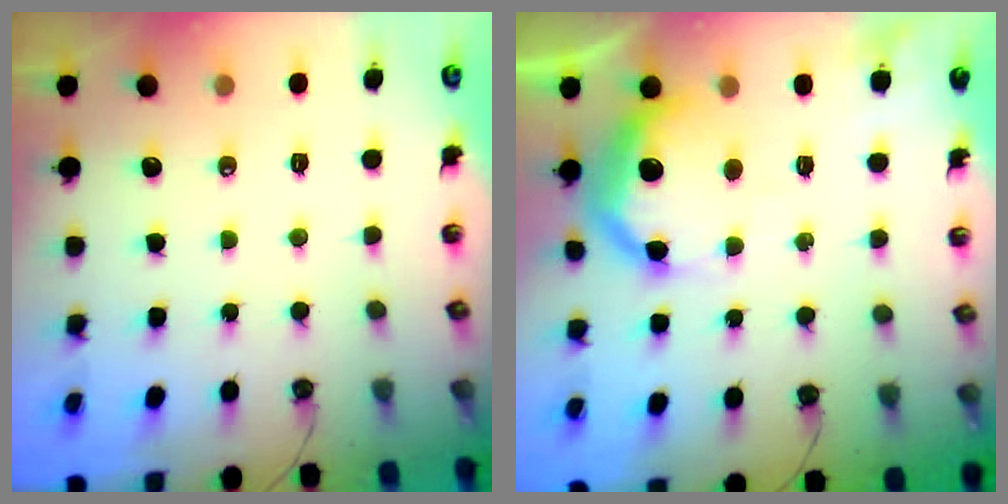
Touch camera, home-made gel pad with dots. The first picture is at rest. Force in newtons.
{"total": 15.5, "press": 15.4, "slide": 1.2}